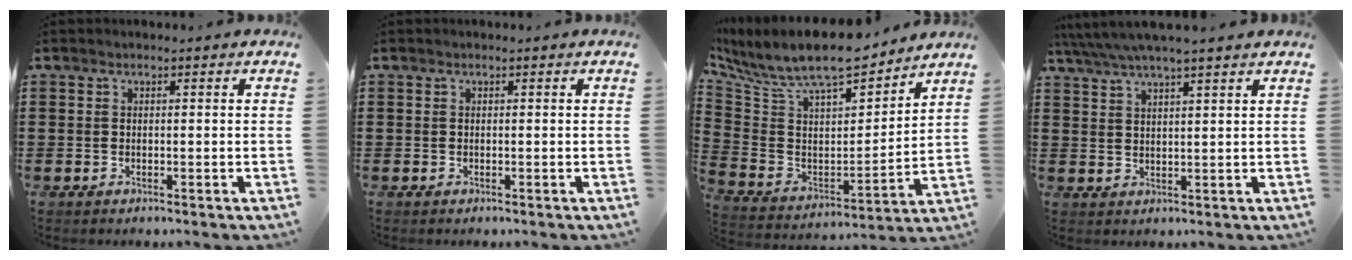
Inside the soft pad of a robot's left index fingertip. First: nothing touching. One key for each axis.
{"total": 0.0}
{"total": 9.6, "fx": 8.6, "fy": 2.2, "fz": 3.7, "tx": -0.113, "ty": -0.062, "tz": 0.149}
{"total": 4.0, "fx": 3.5, "fy": 0.2, "fz": 2.1, "tx": -0.049, "ty": -0.006, "tz": 0.062}